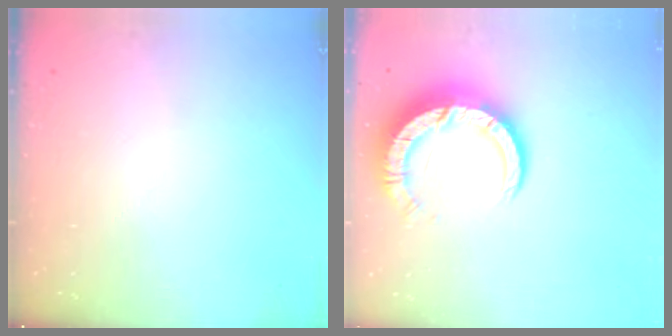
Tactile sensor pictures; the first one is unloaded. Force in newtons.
{"total": 11.8, "press": 11.7, "slide": 1.3}